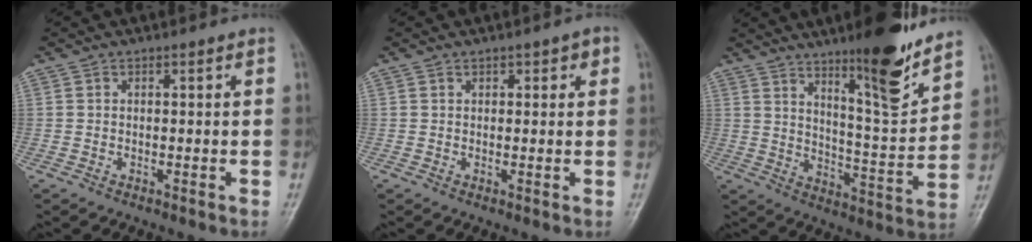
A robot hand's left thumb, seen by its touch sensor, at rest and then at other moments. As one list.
[{"total": 2.0, "force": [0.9, 1.0, 1.4], "torque": [-0.005, -0.001, 0.011]}, {"total": 14.7, "force": [10.6, 2.3, 10.0], "torque": [-0.130, -0.080, 0.171]}]